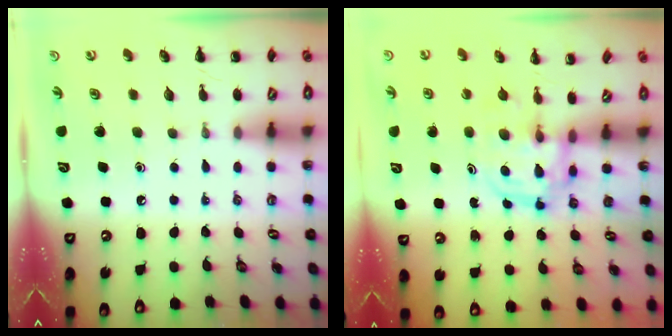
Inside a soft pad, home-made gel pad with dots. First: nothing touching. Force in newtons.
{"total": 3.1, "press": 3.1, "slide": 0.3}